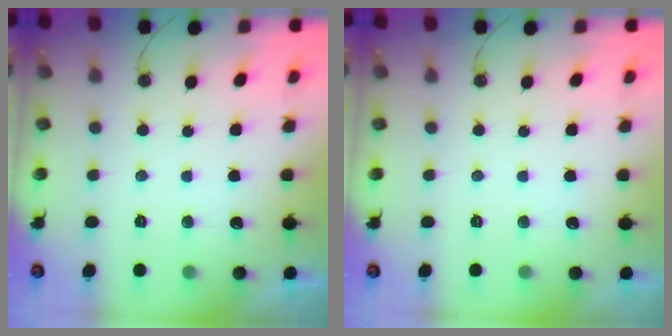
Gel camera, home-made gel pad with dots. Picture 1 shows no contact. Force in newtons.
{"total": 0.0}